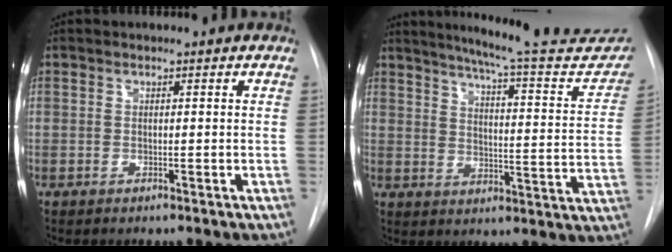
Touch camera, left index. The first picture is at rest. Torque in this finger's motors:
{"motor_torque": [0.94, -1.20, 0.09, 0.03]}